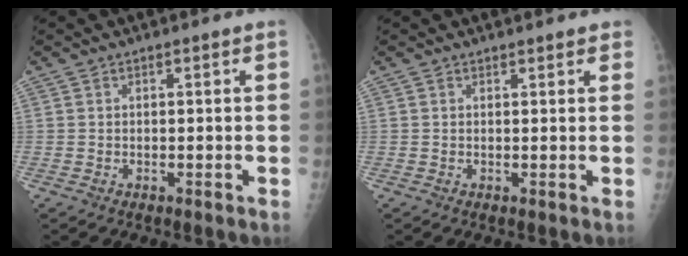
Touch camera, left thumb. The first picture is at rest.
{"total": 1.8, "force": [1.5, 0.7, 0.6], "torque": [0.008, -0.002, 0.015]}